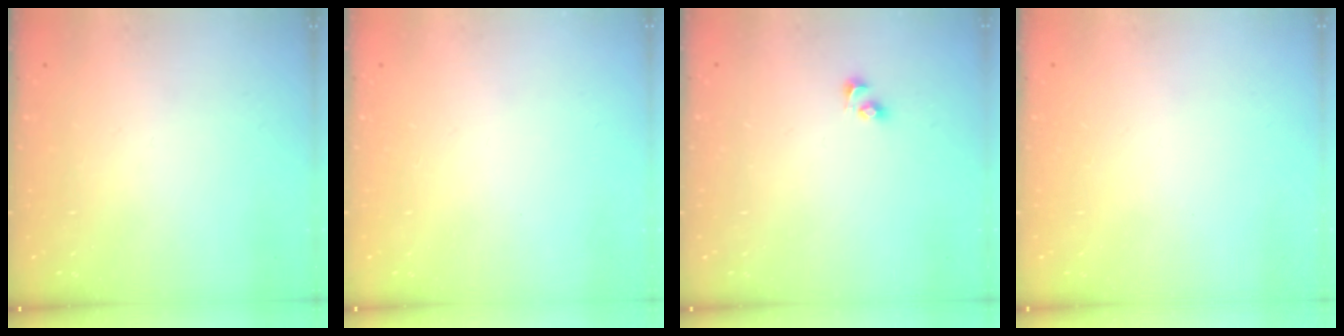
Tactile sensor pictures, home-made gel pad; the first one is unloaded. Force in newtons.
{"total": 0.0}
{"total": 2.5, "press": 2.5, "slide": 0.3}
{"total": 0.0}